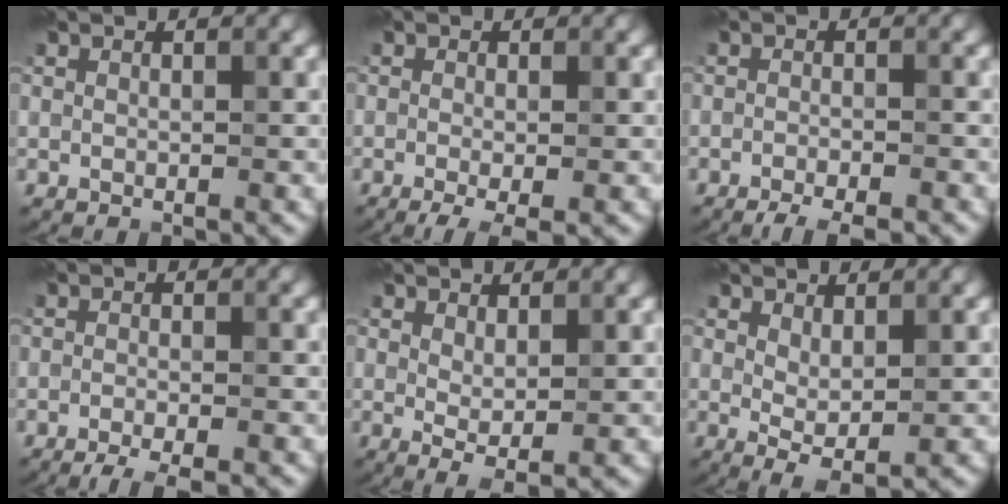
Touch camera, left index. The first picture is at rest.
{"total": 3.0, "force": [-1.4, 0.8, 2.6], "torque": [-0.044, -0.007, -0.022]}
{"total": 3.2, "force": [-2.5, 0.6, 1.8], "torque": [-0.032, -0.006, -0.041]}
{"total": 3.0, "force": [-2.3, 0.5, 2.0], "torque": [-0.033, -0.006, -0.042]}
{"total": 2.0, "force": [0.7, 0.5, 1.8], "torque": [-0.031, -0.011, 0.015]}
{"total": 2.3, "force": [0.9, 0.7, 2.0], "torque": [-0.037, -0.012, 0.020]}